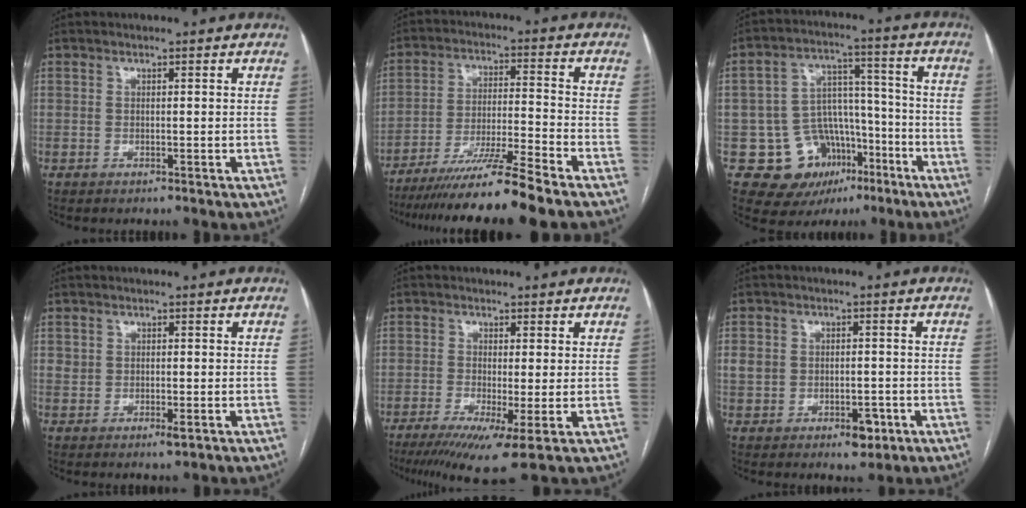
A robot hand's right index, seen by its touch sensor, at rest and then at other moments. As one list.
[{"total": 12.9, "force": [-10.4, -2.0, 7.4], "torque": [-0.116, -0.027, -0.177]}, {"total": 13.1, "force": [-5.7, 10.6, 5.3], "torque": [-0.081, 0.049, -0.071]}, {"total": 1.9, "force": [-0.3, 1.1, 1.5], "torque": [-0.021, -0.001, -0.002]}, {"total": 8.6, "force": [-4.3, 0.5, 7.5], "torque": [-0.116, -0.022, -0.071]}, {"total": 6.2, "force": [-1.7, 4.5, 4.0], "torque": [-0.055, 0.015, -0.012]}]